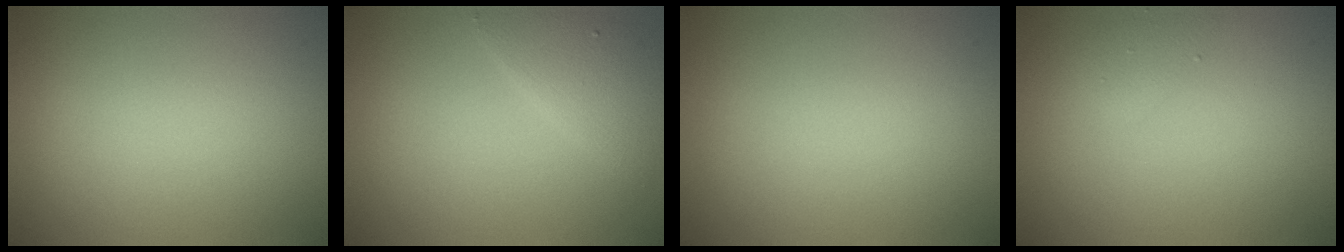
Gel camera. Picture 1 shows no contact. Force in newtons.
{"total": 2.6, "press": 2.6, "slide": 0.1}
{"total": 0.0}
{"total": 1.0, "press": 1.0, "slide": 0.1}